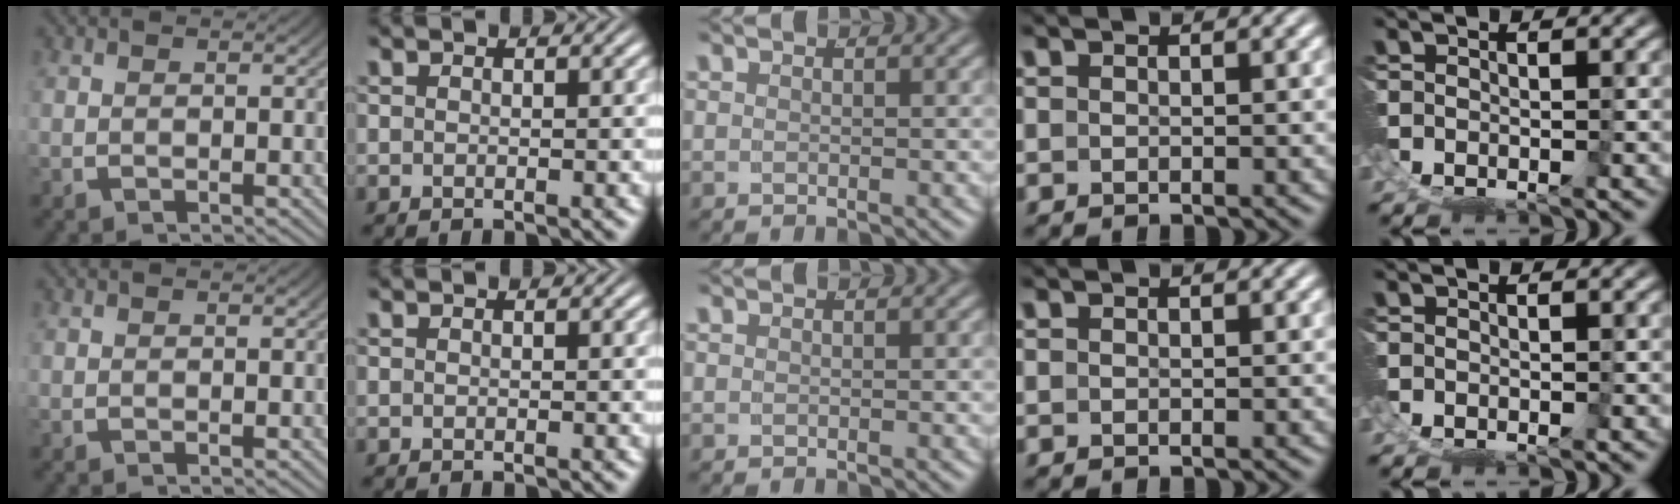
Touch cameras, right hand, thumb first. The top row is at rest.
{}